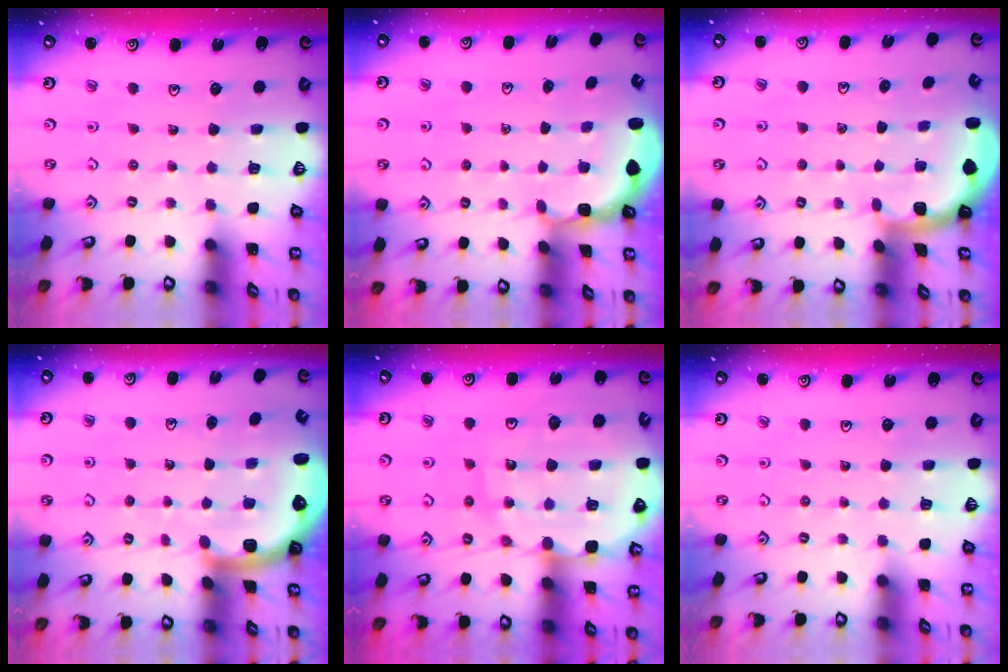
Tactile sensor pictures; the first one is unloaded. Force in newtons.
{"total": 2.4, "press": 1.7, "slide": 1.6}
{"total": 1.6, "press": 1.6, "slide": 0.1}
{"total": 5.7, "press": 5.3, "slide": 2.0}
{"total": 16.4, "press": 16.1, "slide": 3.1}
{"total": 0.0}